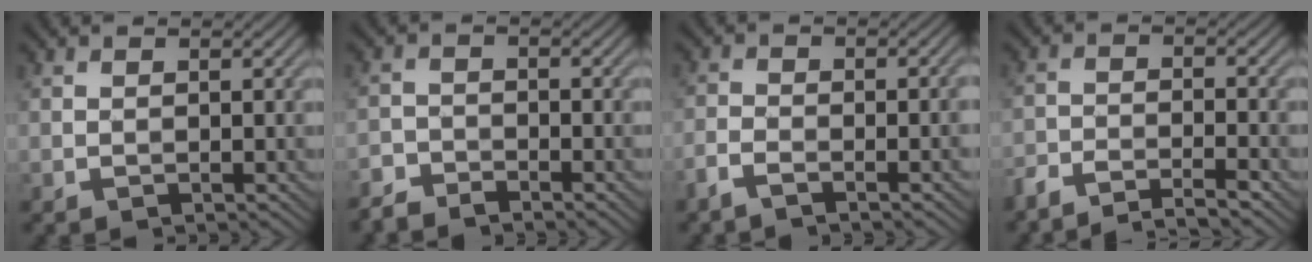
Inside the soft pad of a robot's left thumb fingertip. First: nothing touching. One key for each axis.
{"total": 3.3, "fx": -3.1, "fy": 0.7, "fz": 0.8, "tx": -0.015, "ty": -0.005, "tz": -0.069}
{"total": 4.4, "fx": -2.6, "fy": 1.0, "fz": 3.4, "tx": -0.066, "ty": -0.004, "tz": -0.061}
{"total": 5.8, "fx": -5.1, "fy": 0.9, "fz": 2.7, "tx": -0.049, "ty": -0.004, "tz": -0.096}